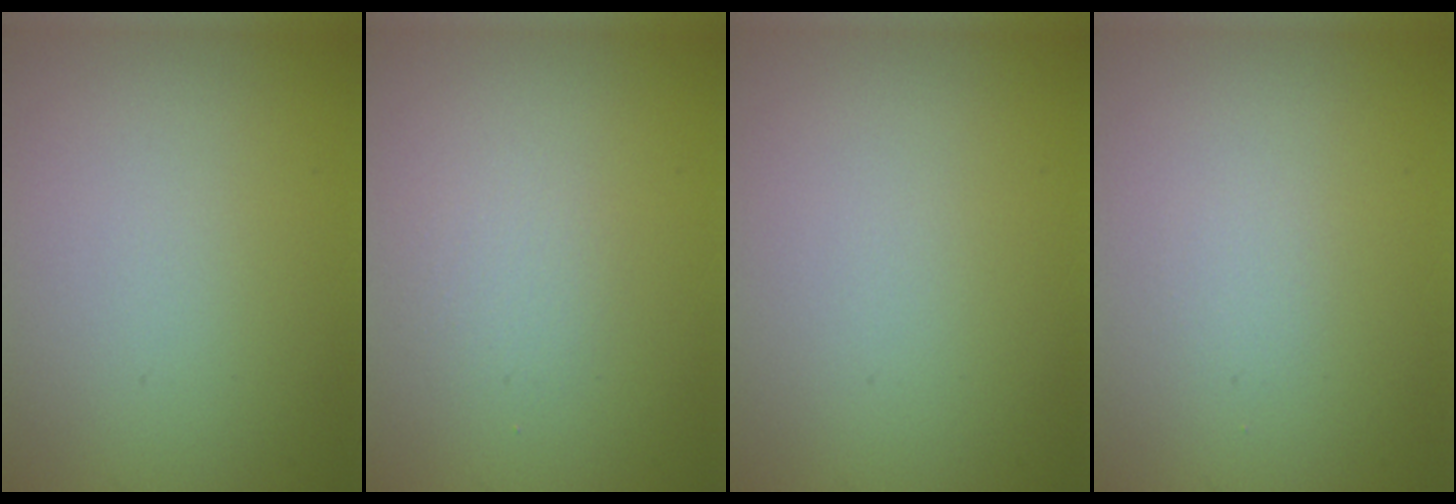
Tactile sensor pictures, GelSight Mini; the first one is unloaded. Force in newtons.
{"total": 1.3, "press": 1.3, "slide": 0.0}
{"total": 0.0}
{"total": 0.6, "press": 0.6, "slide": 0.0}